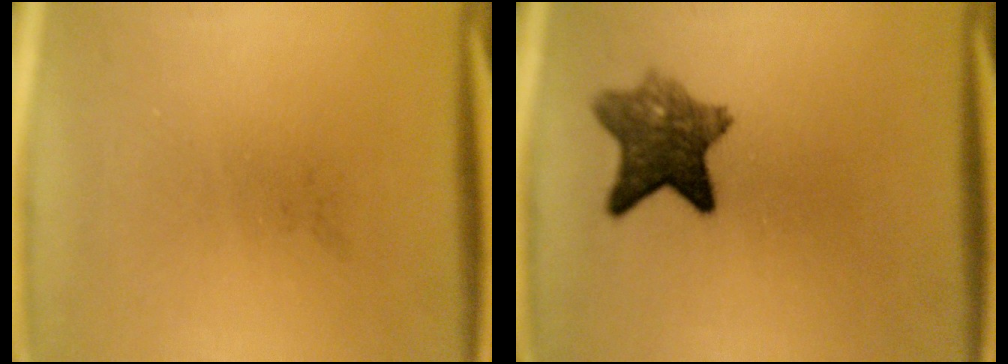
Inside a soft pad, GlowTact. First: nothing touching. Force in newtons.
{"total": 7.5}